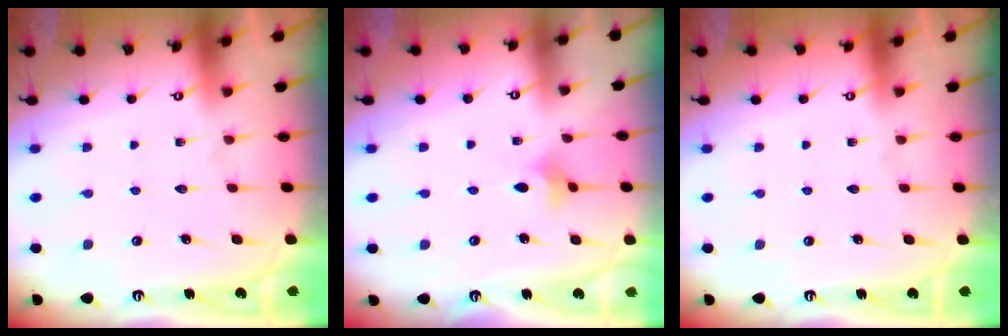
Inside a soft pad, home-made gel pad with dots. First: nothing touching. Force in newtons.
{"total": 3.2, "press": 3.1, "slide": 0.6}
{"total": 0.0}